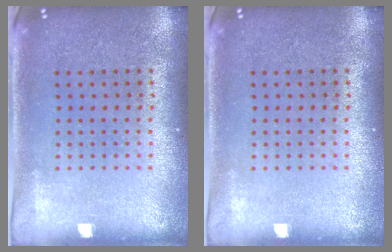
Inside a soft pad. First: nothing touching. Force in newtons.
{"total": 0.0}